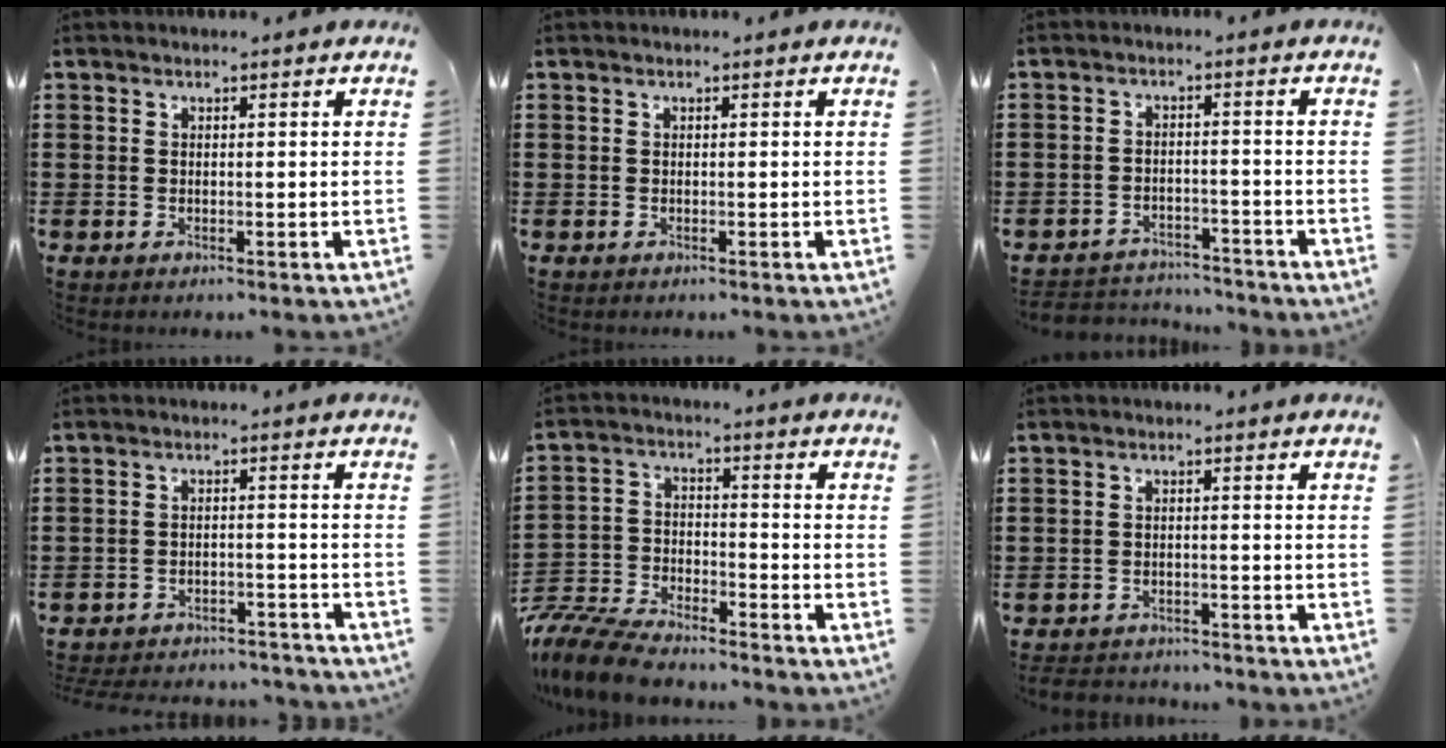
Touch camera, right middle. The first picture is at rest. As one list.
[{"total": 0.0}, {"total": 3.4, "force": [-3.3, 0.7, -0.2], "torque": [-0.005, -0.001, -0.071]}, {"total": 3.5, "force": [-3.5, 0.3, 0.1], "torque": [-0.007, 0.002, -0.074]}, {"total": 8.8, "force": [-8.4, 1.6, 2.3], "torque": [-0.054, 0.015, -0.167]}, {"total": 2.4, "force": [-2.3, 0.4, 0.0], "torque": [-0.007, -0.003, -0.051]}]